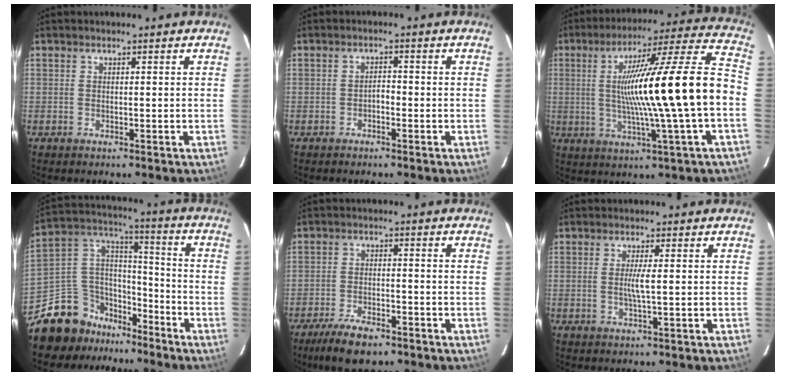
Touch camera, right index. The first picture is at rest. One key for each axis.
{"total": 1.4, "fx": -0.7, "fy": 0.6, "fz": 1.1, "tx": -0.016, "ty": 0.005, "tz": -0.013}
{"total": 20.5, "fx": -1.2, "fy": -0.9, "fz": 20.5, "tx": -0.329, "ty": 0.012, "tz": -0.026}
{"total": 14.4, "fx": -10.7, "fy": 9.2, "fz": 2.7, "tx": -0.063, "ty": 0.076, "tz": -0.182}
{"total": 7.4, "fx": -5.6, "fy": 2.1, "fz": 4.4, "tx": -0.082, "ty": -0.011, "tz": -0.095}
{"total": 2.7, "fx": 0.0, "fy": -0.3, "fz": 2.7, "tx": -0.055, "ty": -0.003, "tz": -0.001}